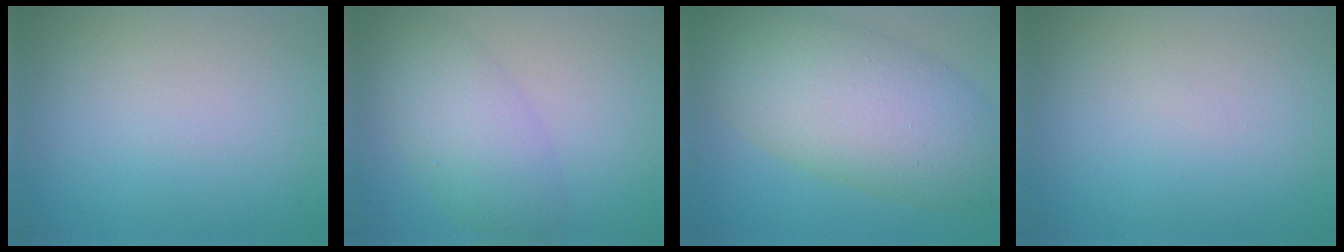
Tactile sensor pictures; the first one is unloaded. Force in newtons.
{"total": 4.7, "press": 4.7, "slide": 0.1}
{"total": 10.4, "press": 10.4, "slide": 0.3}
{"total": 0.0}